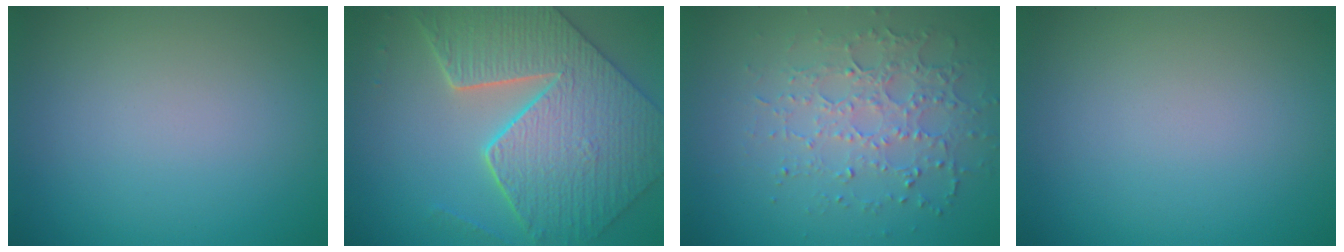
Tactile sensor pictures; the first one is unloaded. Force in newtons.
{"total": 8.2, "press": 6.8, "slide": 4.5}
{"total": 3.4, "press": 3.2, "slide": 1.2}
{"total": 0.0}